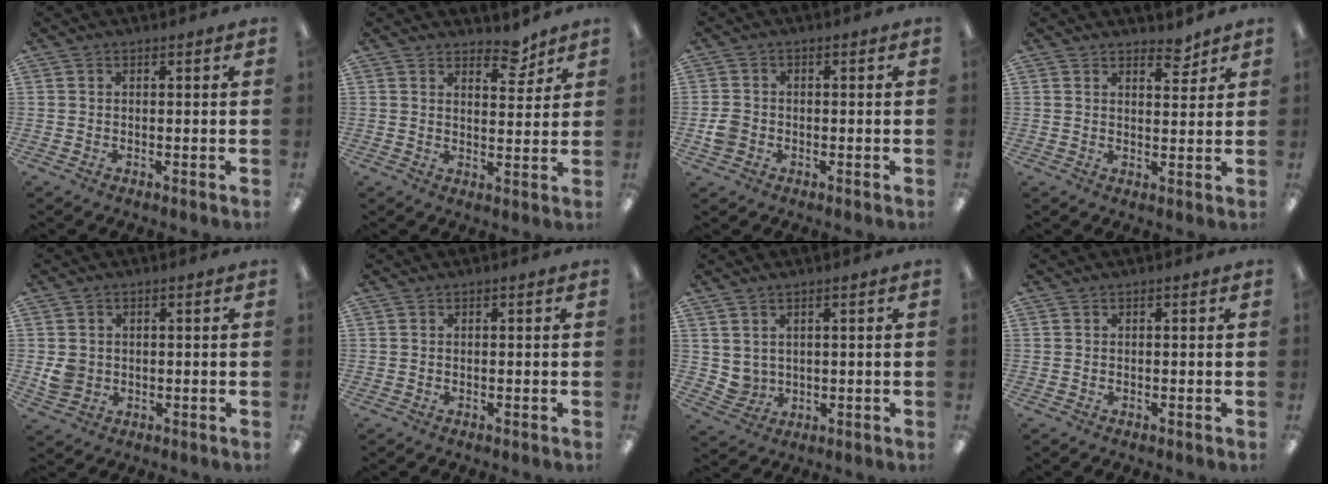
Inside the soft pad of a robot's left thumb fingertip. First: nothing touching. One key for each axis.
{"total": 6.1, "fx": 4.9, "fy": 2.5, "fz": 2.6, "tx": -0.014, "ty": -0.037, "tz": 0.081}
{"total": 3.6, "fx": -1.0, "fy": 3.0, "fz": 1.6, "tx": -0.017, "ty": 0.005, "tz": -0.020}
{"total": 4.1, "fx": 3.6, "fy": 1.5, "fz": 1.4, "tx": -0.001, "ty": -0.025, "tz": 0.059}
{"total": 3.9, "fx": 0.3, "fy": 3.7, "fz": 1.4, "tx": -0.013, "ty": 0.003, "tz": 0.006}
{"total": 0.0}
{"total": 1.2, "fx": 0.9, "fy": 0.8, "fz": 0.2, "tx": 0.003, "ty": -0.002, "tz": 0.014}
{"total": 0.0}